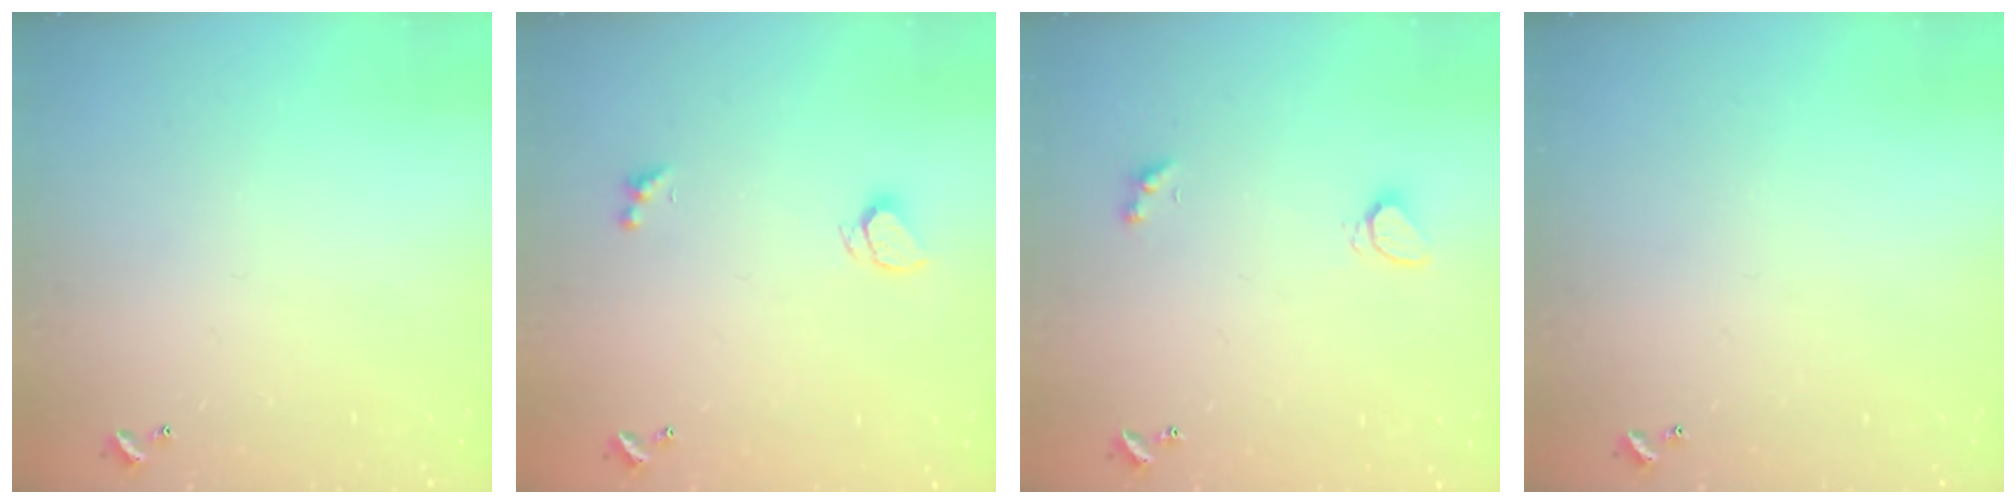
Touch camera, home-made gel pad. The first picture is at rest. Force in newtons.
{"total": 2.4, "press": 2.3, "slide": 0.6}
{"total": 2.1, "press": 2.0, "slide": 0.6}
{"total": 0.0}